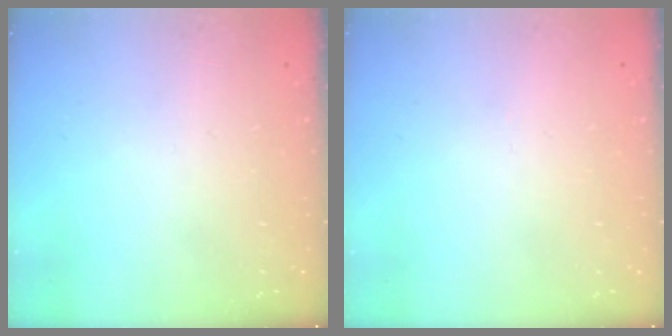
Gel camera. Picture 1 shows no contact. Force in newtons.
{"total": 0.0}